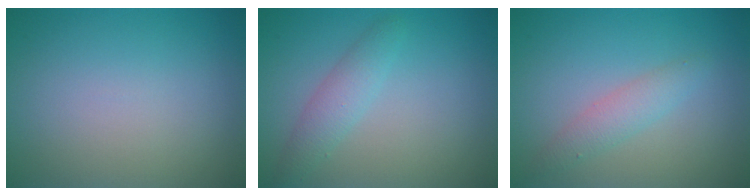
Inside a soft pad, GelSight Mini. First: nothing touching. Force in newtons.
{"total": 2.2, "press": 2.2, "slide": 0.1}
{"total": 2.0, "press": 2.0, "slide": 0.0}